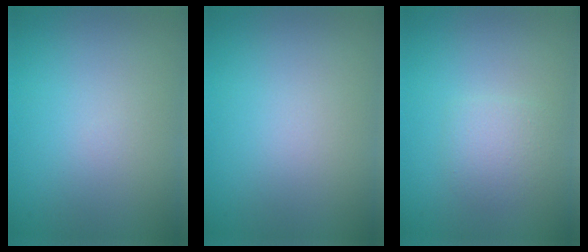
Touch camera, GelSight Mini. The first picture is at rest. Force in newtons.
{"total": 0.0}
{"total": 1.9, "press": 1.9, "slide": 0.0}